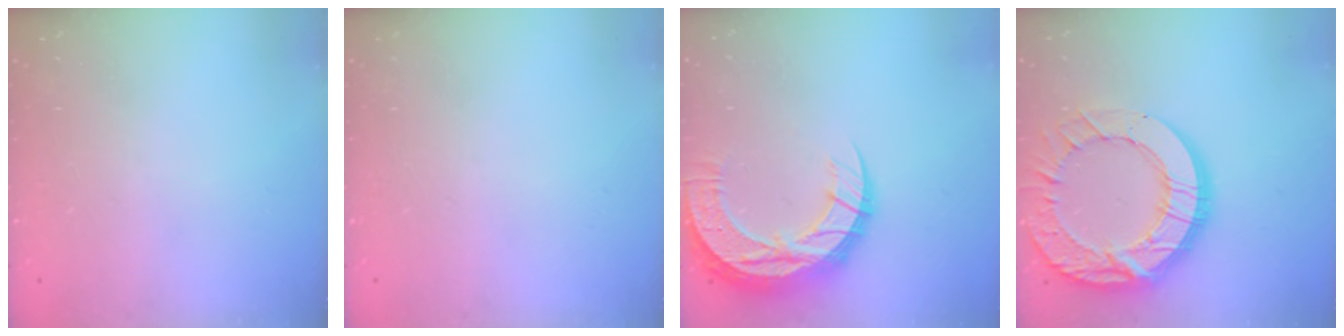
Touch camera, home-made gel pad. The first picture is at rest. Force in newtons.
{"total": 0.0}
{"total": 15.8, "press": 15.7, "slide": 1.1}
{"total": 22.1, "press": 22.0, "slide": 2.0}